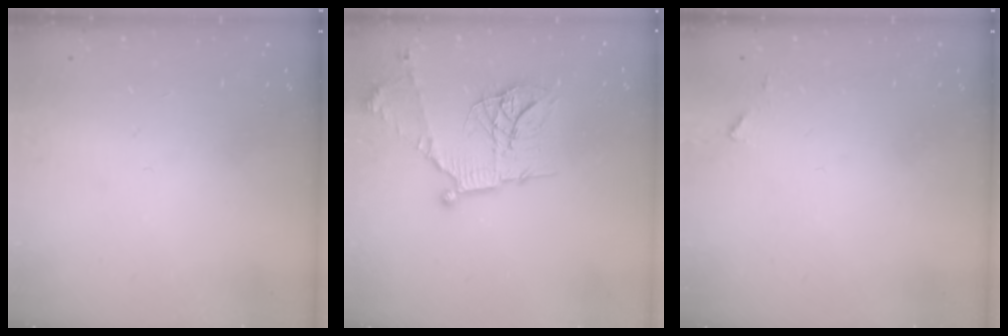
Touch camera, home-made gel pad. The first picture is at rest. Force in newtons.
{"total": 18.9, "press": 18.8, "slide": 1.9}
{"total": 4.3, "press": 4.2, "slide": 0.5}